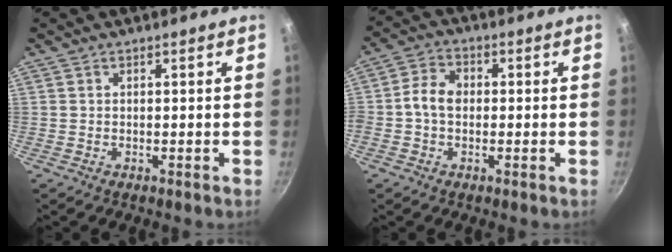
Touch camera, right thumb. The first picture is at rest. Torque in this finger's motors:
{"motor_torque": [1.27, 3.73, 2.06, -0.44, 0.30]}